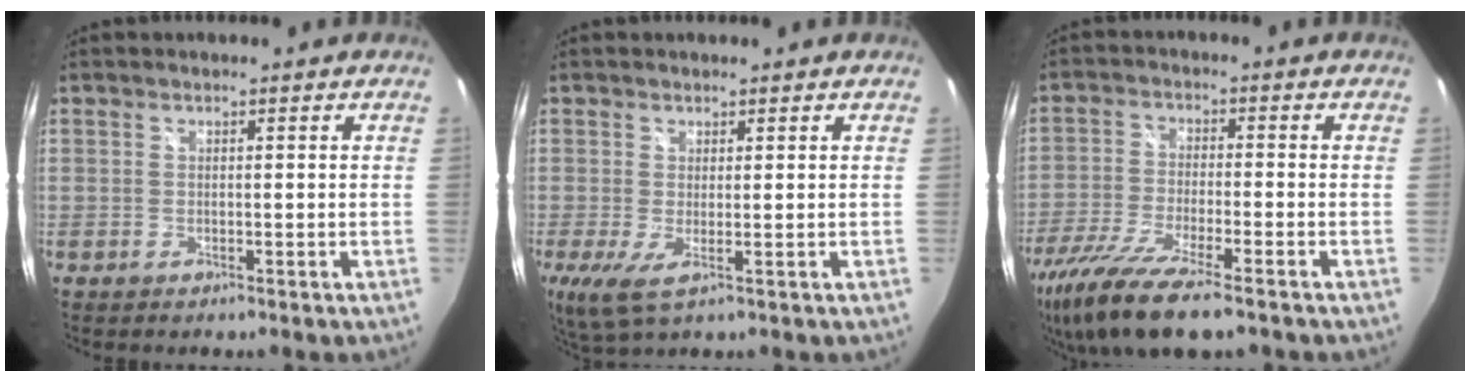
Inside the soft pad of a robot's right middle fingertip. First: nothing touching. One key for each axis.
{"total": 4.8, "fx": -0.2, "fy": 1.4, "fz": 4.6, "tx": -0.090, "ty": -0.015, "tz": -0.004}
{"total": 16.4, "fx": -12.0, "fy": 3.3, "fz": 10.7, "tx": -0.231, "ty": -0.050, "tz": -0.217}